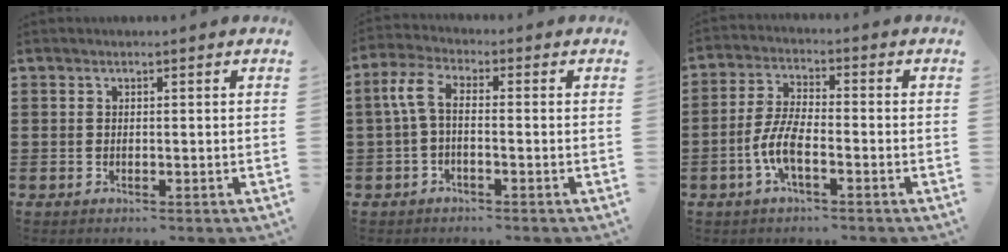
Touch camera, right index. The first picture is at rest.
{"total": 4.1, "force": [-0.8, 1.7, 3.6], "torque": [-0.091, 0.000, -0.024]}
{"total": 6.5, "force": [-2.6, 1.9, 5.6], "torque": [-0.134, -0.011, -0.056]}